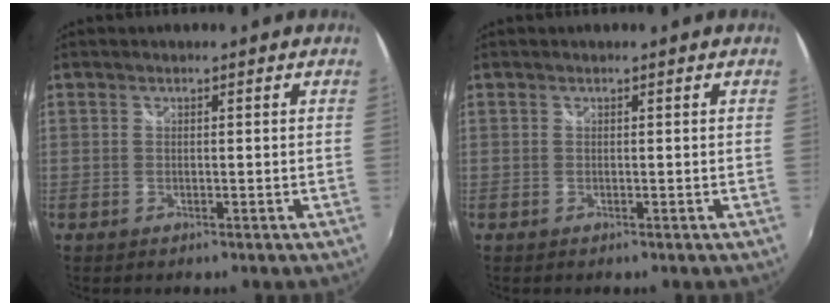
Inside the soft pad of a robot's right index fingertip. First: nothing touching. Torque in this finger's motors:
{"motor_torque": [0.00, 0.00, 0.02, 0.00]}